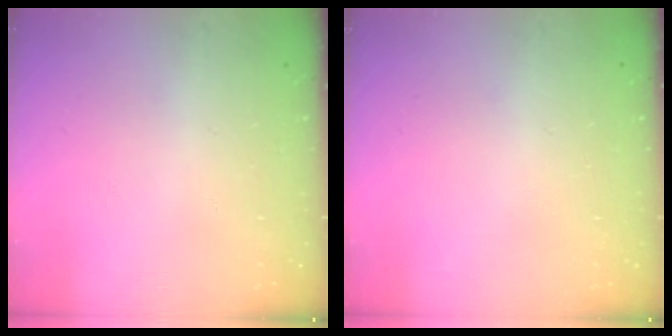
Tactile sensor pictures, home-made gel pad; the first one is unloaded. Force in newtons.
{"total": 0.0}